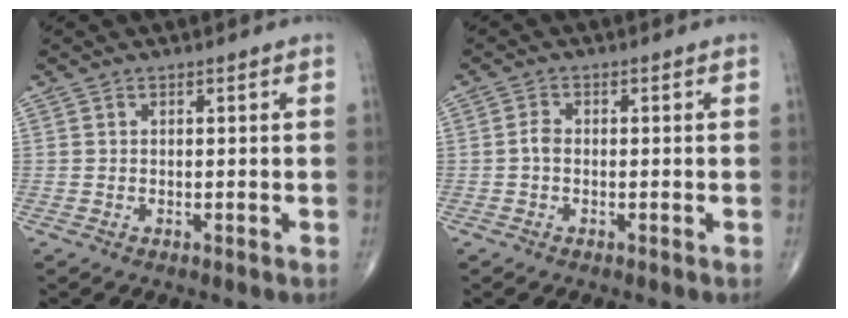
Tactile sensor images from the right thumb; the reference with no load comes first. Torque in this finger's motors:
{"motor_torque": [0.23, 0.05, 0.47, 0.10, 0.04]}